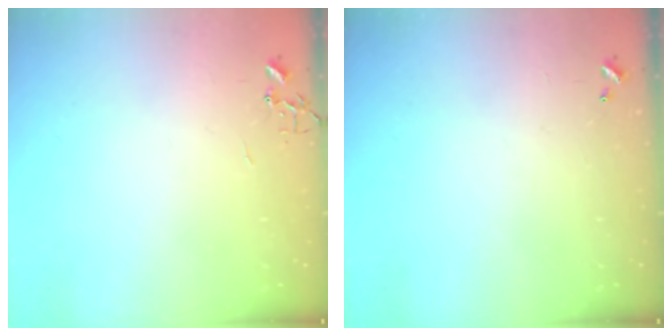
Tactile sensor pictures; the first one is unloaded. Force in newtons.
{"total": 0.0}